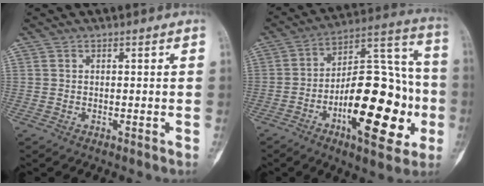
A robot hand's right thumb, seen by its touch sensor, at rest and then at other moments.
{"total": 23.9, "force": [-6.8, 10.1, 20.5], "torque": [-0.288, 0.041, -0.099]}